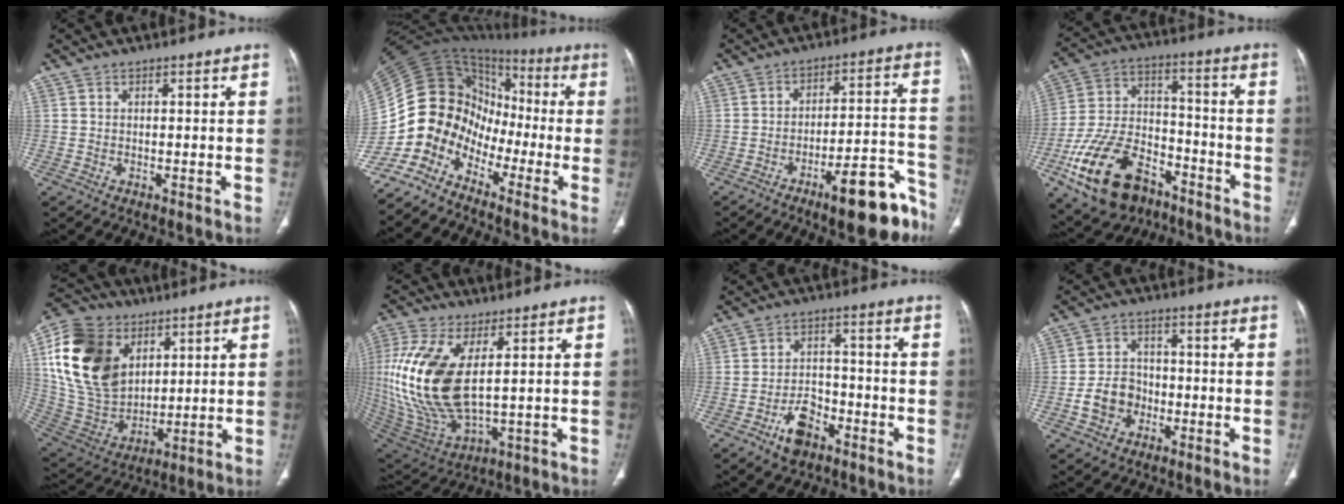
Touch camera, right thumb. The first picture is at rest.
{"total": 13.4, "force": [-8.0, 9.5, 5.0], "torque": [-0.054, 0.095, -0.151]}
{"total": 15.0, "force": [-9.6, 4.2, 10.7], "torque": [-0.115, 0.086, -0.139]}
{"total": 20.0, "force": [-10.9, 12.0, 11.7], "torque": [-0.214, 0.072, -0.182]}
{"total": 22.9, "force": [7.8, 16.2, 14.3], "torque": [-0.265, -0.019, 0.155]}
{"total": 20.3, "force": [2.9, 9.5, 17.7], "torque": [-0.394, -0.022, 0.071]}
{"total": 7.2, "force": [-4.1, 4.4, 3.9], "torque": [-0.052, 0.031, -0.069]}
{"total": 7.1, "force": [-2.3, 5.9, 3.2], "torque": [-0.040, 0.029, -0.040]}